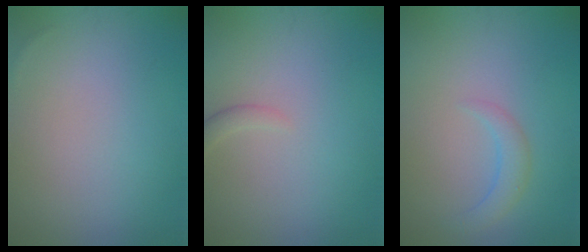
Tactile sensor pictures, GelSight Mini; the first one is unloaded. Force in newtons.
{"total": 1.1, "press": 1.1, "slide": 0.2}
{"total": 1.6, "press": 1.6, "slide": 0.2}